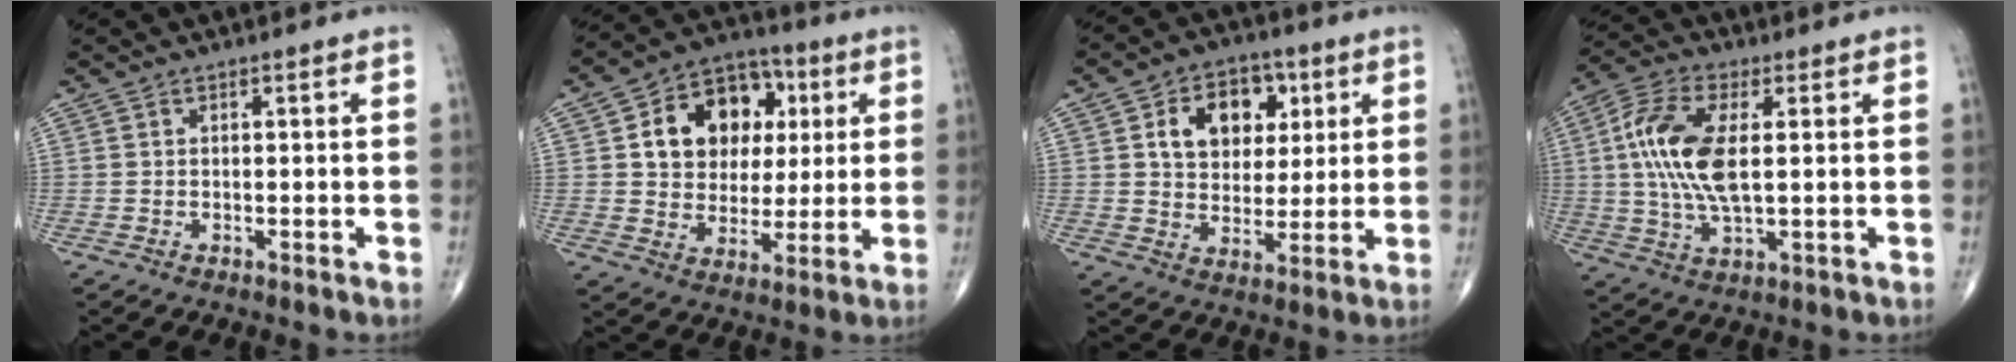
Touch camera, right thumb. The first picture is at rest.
{"total": 15.9, "force": [4.0, 12.3, 9.3], "torque": [-0.105, 0.007, 0.065]}
{"total": 12.6, "force": [4.1, 9.2, 7.6], "torque": [-0.075, -0.003, 0.067]}
{"total": 13.5, "force": [1.7, 5.7, 12.1], "torque": [-0.263, 0.002, 0.032]}